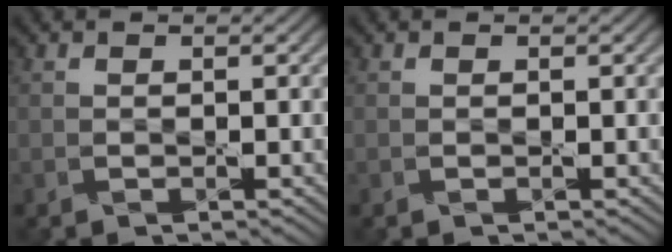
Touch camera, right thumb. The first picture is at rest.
{"total": 0.0}